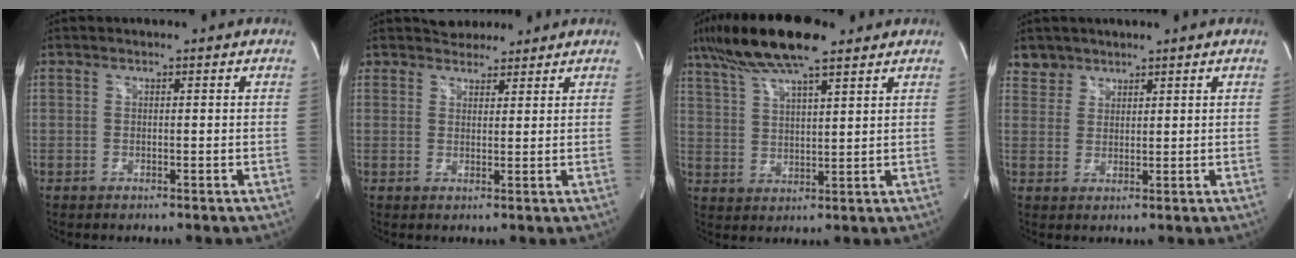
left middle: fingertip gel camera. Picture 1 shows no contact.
{"total": 3.7, "force": [3.3, 1.7, 0.2], "torque": [-0.004, 0.012, 0.053]}
{"total": 13.1, "force": [9.6, 2.2, 8.7], "torque": [-0.169, 0.024, 0.173]}
{"total": 3.0, "force": [2.3, 1.8, -0.4], "torque": [0.017, 0.005, 0.041]}